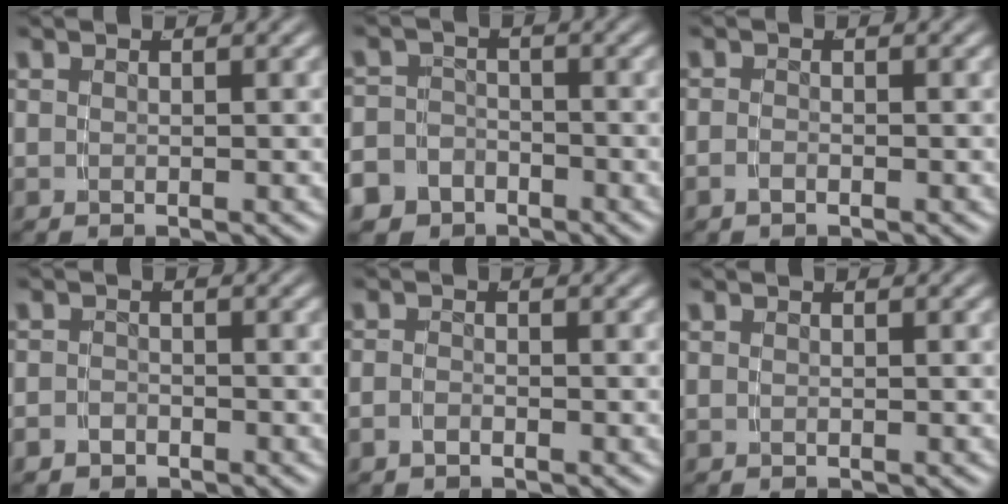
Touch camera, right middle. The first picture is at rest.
{"total": 7.3, "force": [-4.0, 5.8, 1.6], "torque": [-0.037, -0.027, -0.072]}
{"total": 0.9, "force": [-0.8, -0.1, 0.4], "torque": [-0.009, -0.005, -0.013]}
{"total": 1.7, "force": [-1.5, 0.9, 0.1], "torque": [-0.007, -0.015, -0.020]}
{"total": 1.1, "force": [-1.0, 0.2, 0.4], "torque": [-0.010, -0.007, -0.014]}
{"total": 0.0}